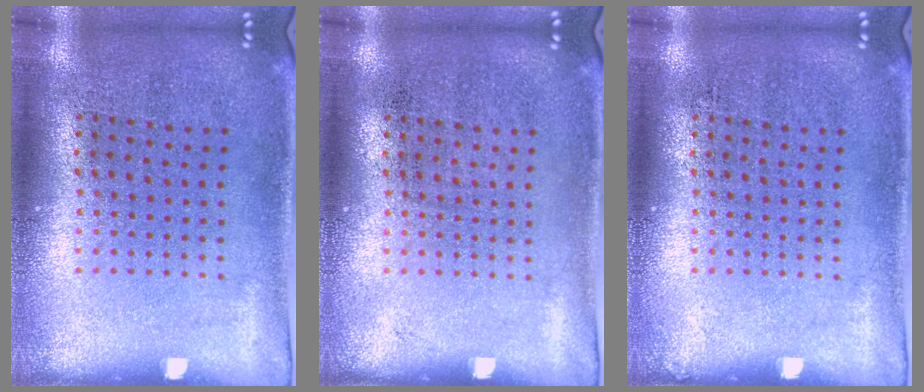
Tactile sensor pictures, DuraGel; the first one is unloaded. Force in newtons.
{"total": 0.0}
{"total": 0.0}